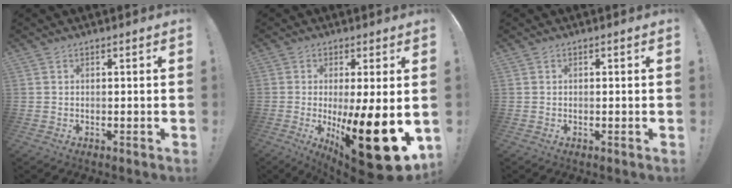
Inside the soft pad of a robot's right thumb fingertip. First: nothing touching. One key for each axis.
{"total": 20.8, "fx": -3.6, "fy": 4.6, "fz": 20.0, "tx": -0.287, "ty": -0.008, "tz": -0.043}
{"total": 0.0}